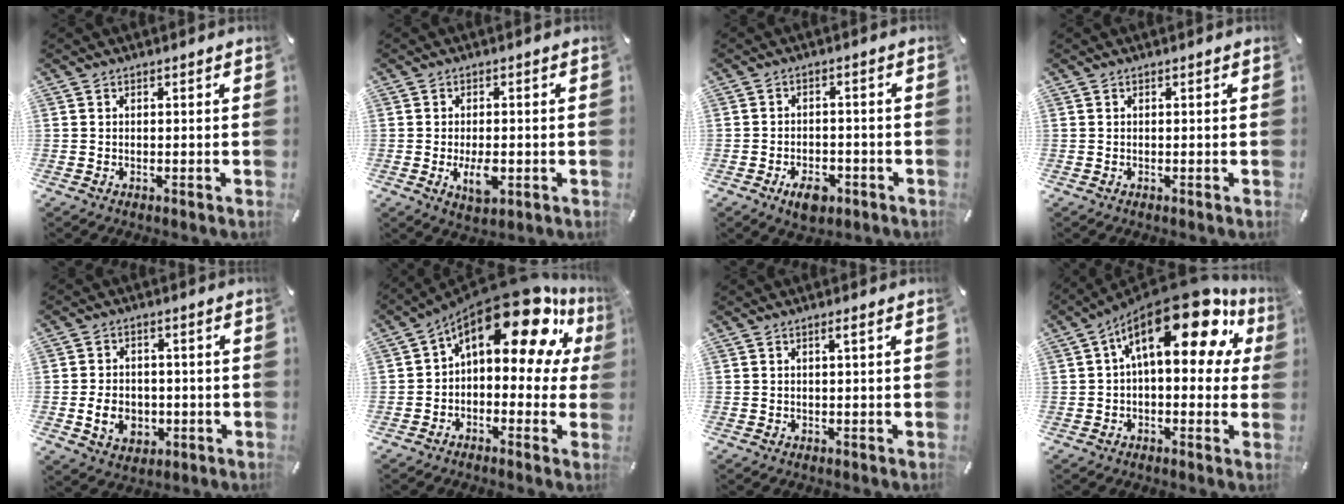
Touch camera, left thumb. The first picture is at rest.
{"total": 6.0, "force": [-1.5, 3.0, 4.9], "torque": [-0.099, -0.003, -0.030]}
{"total": 5.9, "force": [-3.2, 3.5, 3.5], "torque": [-0.063, 0.011, -0.061]}
{"total": 0.0}
{"total": 7.4, "force": [-1.5, 5.9, 4.2], "torque": [-0.093, 0.003, -0.029]}
{"total": 20.2, "force": [9.9, 8.9, 15.2], "torque": [-0.235, -0.076, 0.161]}
{"total": 1.3, "force": [0.4, 0.0, 1.3], "torque": [-0.024, 0.001, 0.005]}
{"total": 21.1, "force": [8.7, 9.3, 16.8], "torque": [-0.274, -0.055, 0.140]}